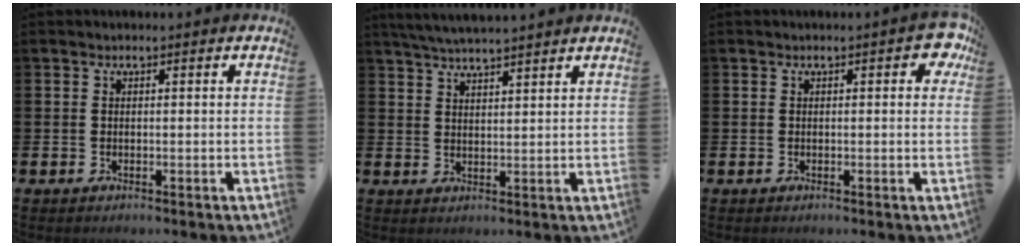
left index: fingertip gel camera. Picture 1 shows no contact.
{"total": 4.4, "force": [4.3, -0.2, 1.0], "torque": [-0.029, -0.016, 0.076]}
{"total": 2.7, "force": [0.5, 1.1, 2.4], "torque": [-0.032, 0.005, 0.000]}